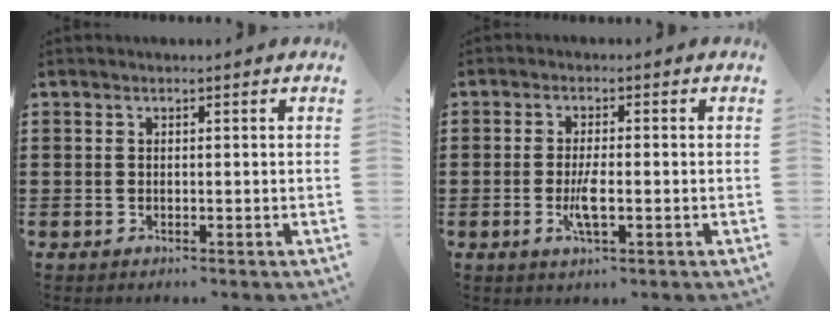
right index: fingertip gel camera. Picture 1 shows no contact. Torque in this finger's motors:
{"motor_torque": [2.14, 0.00, 0.23, 0.13]}